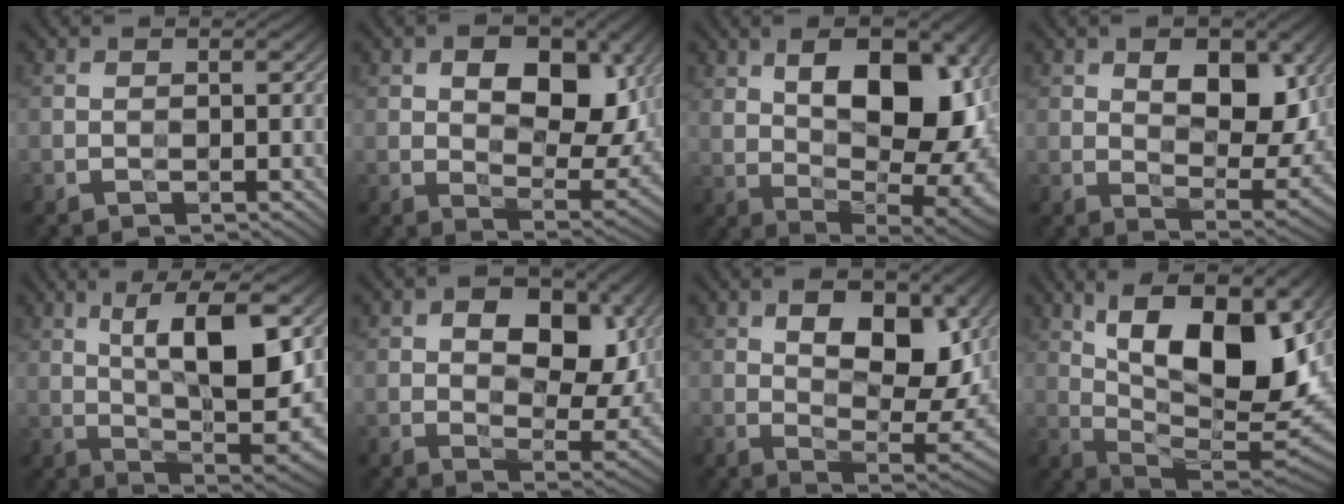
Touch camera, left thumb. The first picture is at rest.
{"total": 12.0, "force": [4.1, 6.5, 9.2], "torque": [-0.148, -0.004, 0.072]}
{"total": 15.6, "force": [5.0, 7.4, 12.7], "torque": [-0.188, 0.025, 0.076]}
{"total": 10.5, "force": [3.8, 5.5, 8.1], "torque": [-0.131, -0.009, 0.069]}
{"total": 12.9, "force": [4.1, 4.1, 11.6], "torque": [-0.190, 0.010, 0.068]}
{"total": 11.7, "force": [3.9, 6.7, 8.8], "torque": [-0.142, -0.004, 0.067]}
{"total": 12.1, "force": [4.5, 5.7, 9.7], "torque": [-0.158, -0.004, 0.082]}
{"total": 17.8, "force": [7.2, 6.8, 14.7], "torque": [-0.243, 0.022, 0.119]}